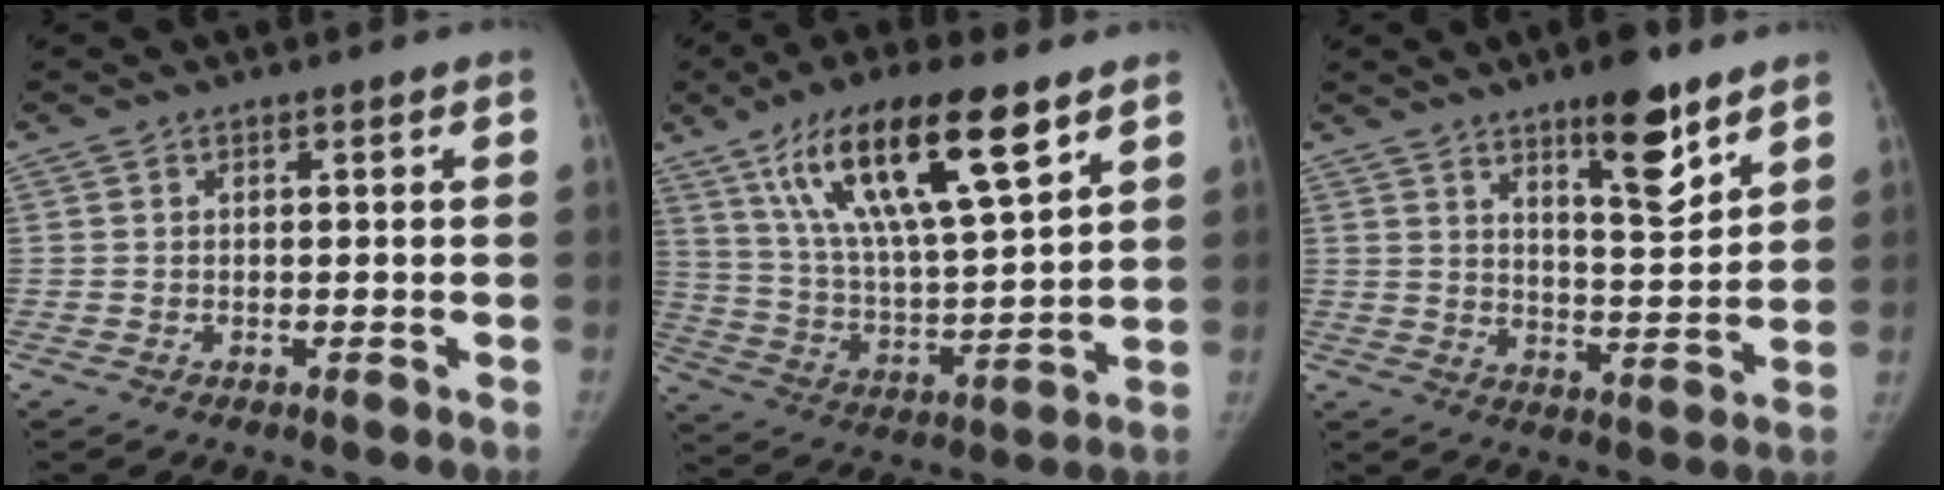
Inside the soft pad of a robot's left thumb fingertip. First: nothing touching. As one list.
[{"total": 20.8, "force": [11.5, 5.6, 16.5], "torque": [-0.280, -0.035, 0.212]}, {"total": 11.3, "force": [7.4, 3.1, 7.9], "torque": [-0.098, -0.054, 0.116]}]